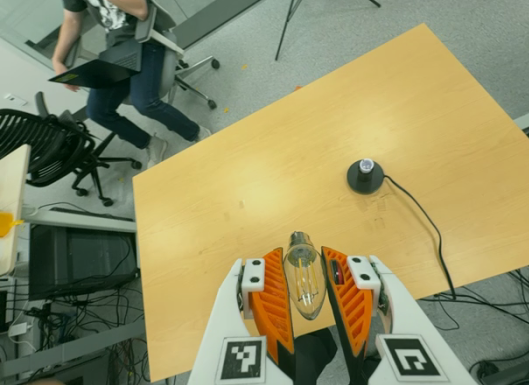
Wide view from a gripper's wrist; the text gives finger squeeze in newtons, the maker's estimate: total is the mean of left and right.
{"total": 8.1, "left": 7.0, "right": 9.3}